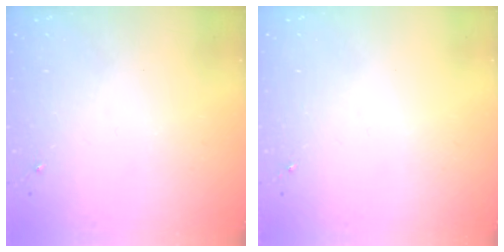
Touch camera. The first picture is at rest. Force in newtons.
{"total": 0.0}